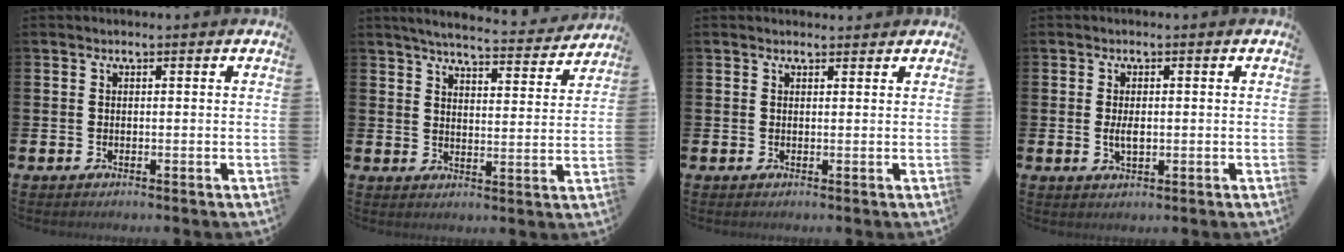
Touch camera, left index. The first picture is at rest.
{"total": 5.4, "force": [5.1, 0.4, 1.7], "torque": [-0.042, -0.036, 0.085]}
{"total": 0.8, "force": [0.8, 0.2, 0.1], "torque": [0.005, 0.000, 0.012]}
{"total": 2.4, "force": [0.0, 1.1, 2.1], "torque": [-0.032, -0.001, -0.003]}